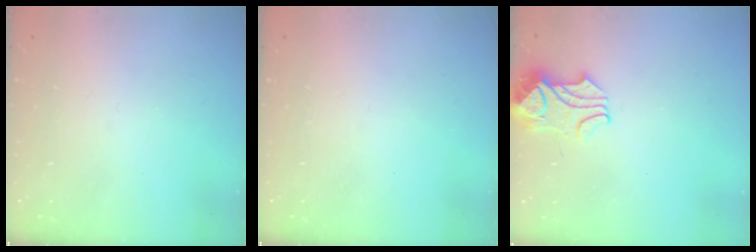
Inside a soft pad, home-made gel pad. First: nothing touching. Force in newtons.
{"total": 0.0}
{"total": 3.7, "press": 3.6, "slide": 0.6}